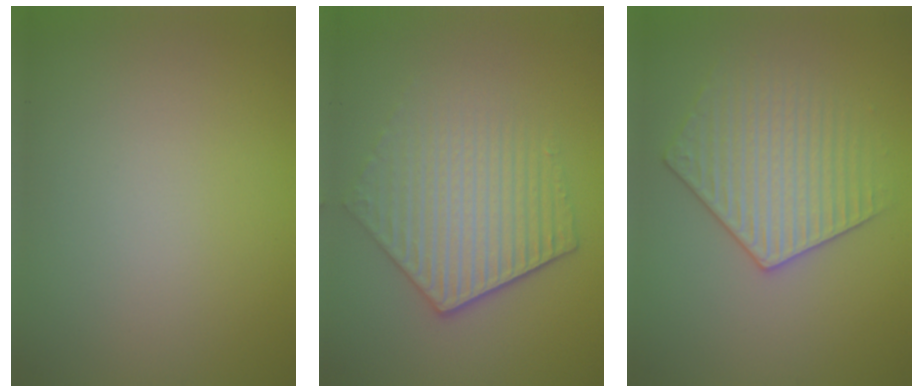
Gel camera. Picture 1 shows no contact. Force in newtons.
{"total": 5.3, "press": 4.1, "slide": 3.3}
{"total": 3.6, "press": 3.6, "slide": 0.1}